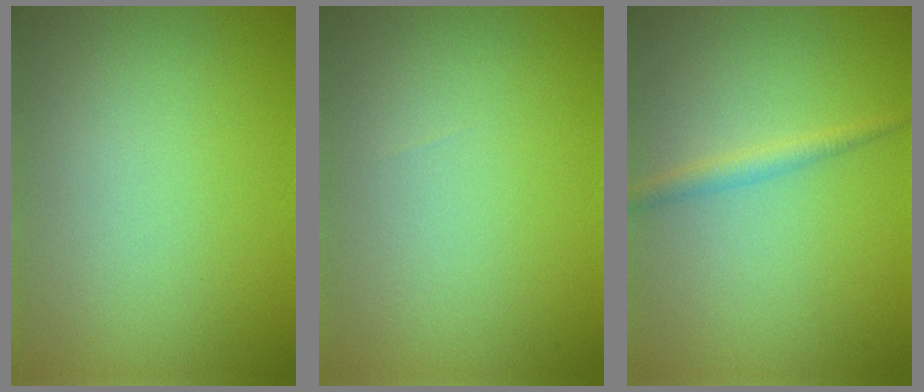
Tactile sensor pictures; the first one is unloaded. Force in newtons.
{"total": 0.0}
{"total": 1.6, "press": 1.6, "slide": 0.1}